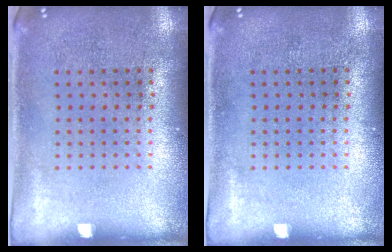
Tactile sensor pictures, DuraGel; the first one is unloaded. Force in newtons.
{"total": 0.0}